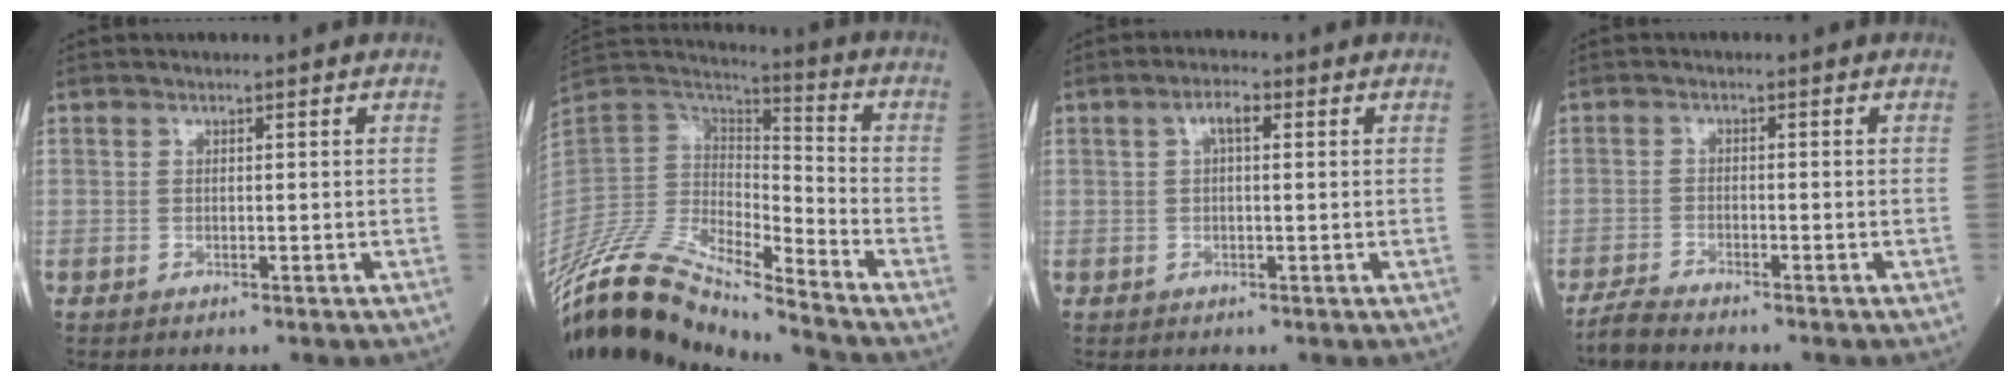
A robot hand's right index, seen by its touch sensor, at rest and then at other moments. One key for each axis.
{"total": 18.9, "fx": -16.5, "fy": 2.3, "fz": 8.9, "tx": -0.184, "ty": 0.030, "tz": -0.316}
{"total": 2.8, "fx": 0.8, "fy": 0.9, "fz": 2.5, "tx": -0.051, "ty": 0.011, "tz": 0.013}
{"total": 3.4, "fx": -3.2, "fy": -0.2, "fz": 1.0, "tx": -0.025, "ty": -0.015, "tz": -0.062}